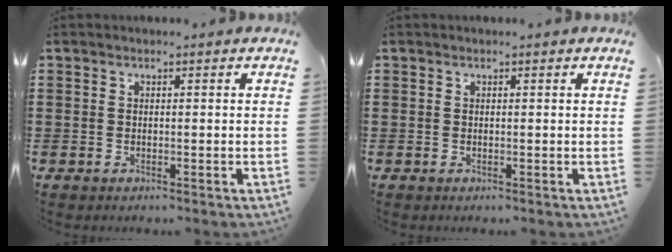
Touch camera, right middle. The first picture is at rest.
{"total": 0.0}